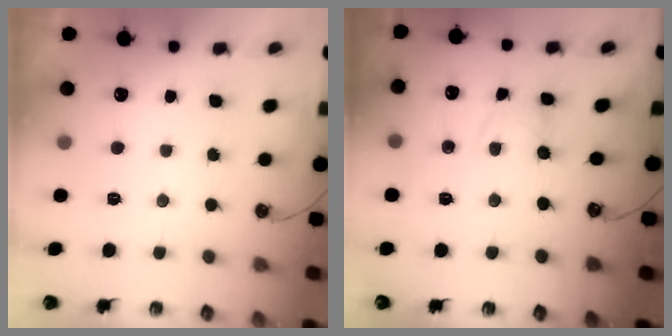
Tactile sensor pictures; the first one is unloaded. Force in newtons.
{"total": 1.1, "press": 1.1, "slide": 0.1}